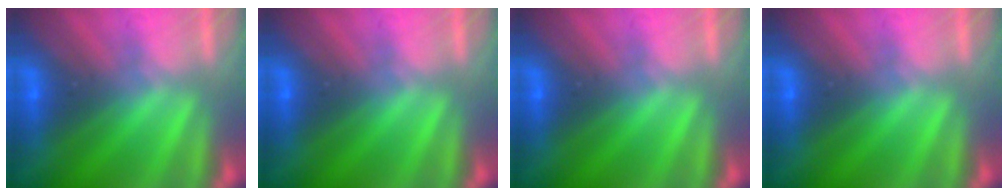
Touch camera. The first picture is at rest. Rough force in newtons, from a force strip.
{"total": 0.0}
{"total": 0.0}
{"total": 0.0}